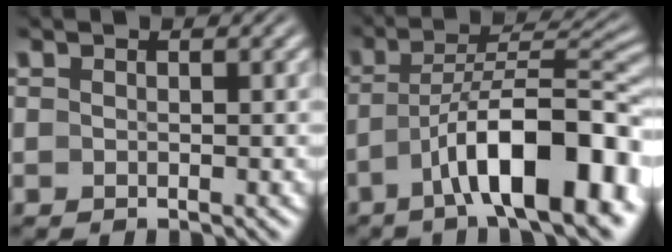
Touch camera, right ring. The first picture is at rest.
{"total": 9.5, "force": [-3.5, 3.0, 8.3], "torque": [-0.109, -0.010, -0.046]}